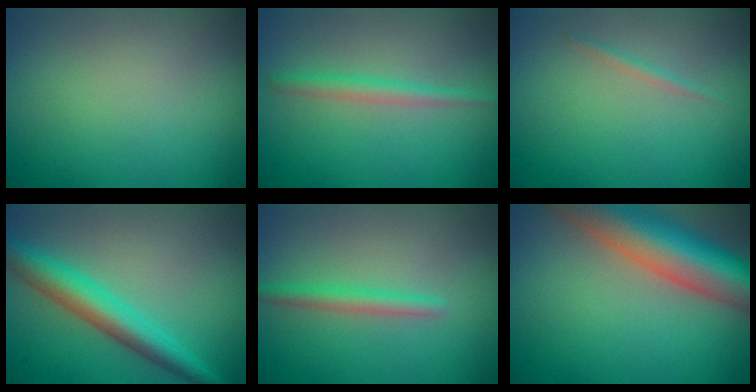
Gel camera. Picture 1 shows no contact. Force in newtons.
{"total": 1.7, "press": 1.7, "slide": 0.1}
{"total": 0.7, "press": 0.7, "slide": 0.1}
{"total": 4.9, "press": 4.9, "slide": 0.1}
{"total": 1.9, "press": 1.9, "slide": 0.0}
{"total": 11.6, "press": 11.6, "slide": 0.4}